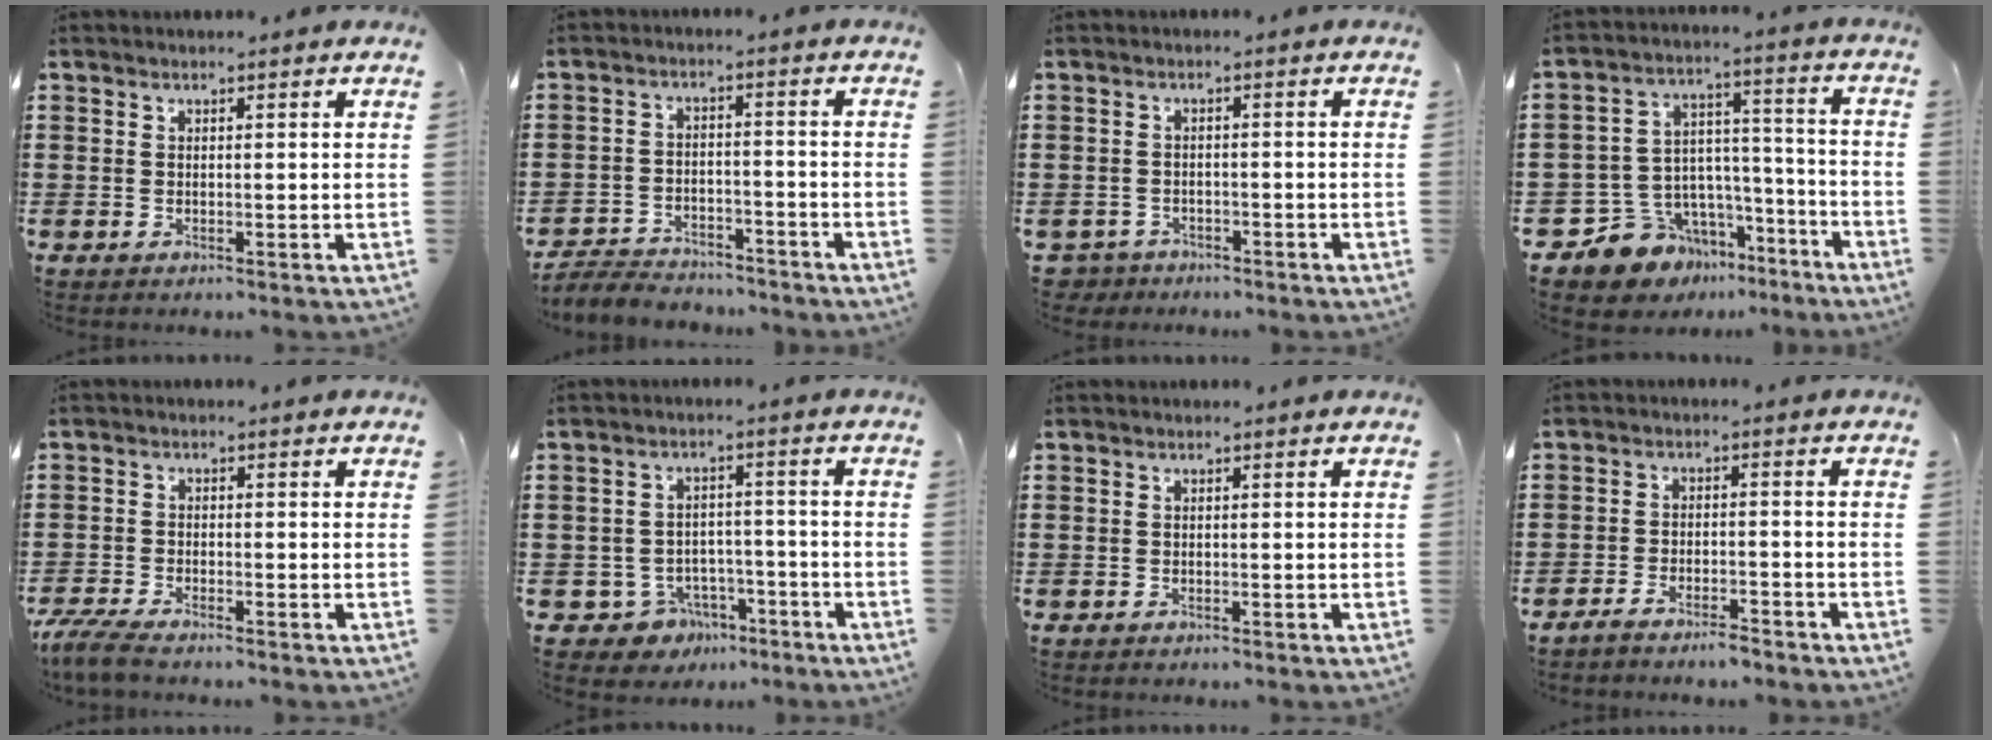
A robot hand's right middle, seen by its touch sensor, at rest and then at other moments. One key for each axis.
{"total": 4.4, "fx": -4.4, "fy": 0.9, "fz": 0.1, "tx": -0.014, "ty": 0.006, "tz": -0.094}
{"total": 2.3, "fx": -2.1, "fy": 0.8, "fz": -0.2, "tx": -0.007, "ty": 0.000, "tz": -0.048}
{"total": 8.5, "fx": -6.8, "fy": 5.1, "fz": 0.0, "tx": -0.033, "ty": 0.005, "tz": -0.128}
{"total": 4.0, "fx": -3.7, "fy": 0.3, "fz": 1.5, "tx": -0.048, "ty": -0.010, "tz": -0.077}
{"total": 4.8, "fx": -3.6, "fy": 3.0, "fz": 0.9, "tx": -0.033, "ty": 0.012, "tz": -0.072}
{"total": 0.7, "fx": -0.6, "fy": 0.3, "fz": 0.0, "tx": -0.002, "ty": 0.002, "tz": -0.013}
{"total": 3.2, "fx": -3.2, "fy": 0.1, "fz": 0.4, "tx": -0.011, "ty": 0.004, "tz": -0.065}